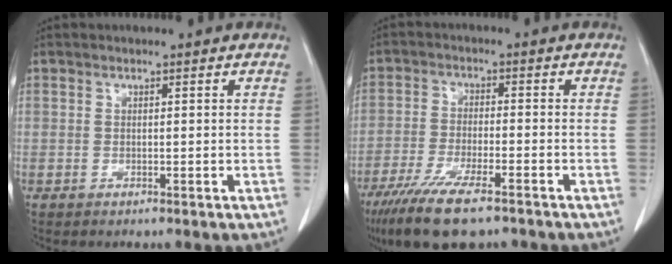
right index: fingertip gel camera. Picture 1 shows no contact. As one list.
[{"total": 11.7, "force": [-8.4, 2.4, 7.8], "torque": [-0.139, -0.028, -0.139]}]